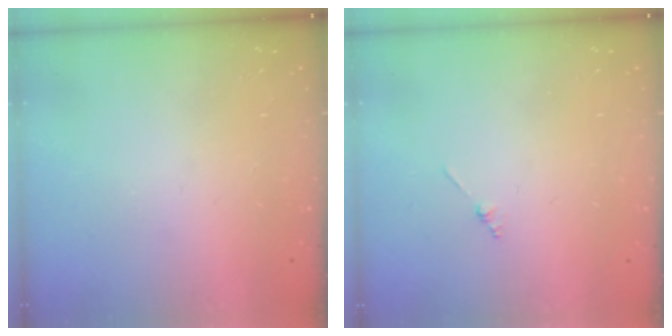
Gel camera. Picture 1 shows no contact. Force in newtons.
{"total": 0.8, "press": 0.8, "slide": 0.2}